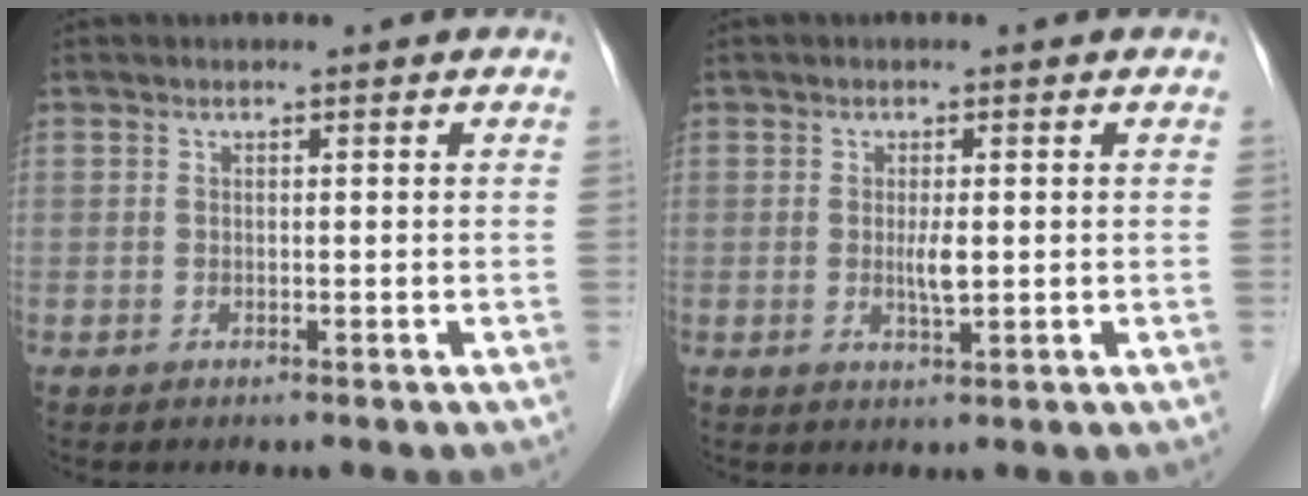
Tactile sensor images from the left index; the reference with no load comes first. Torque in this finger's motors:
{"motor_torque": [0.22, 0.19, 0.06, 0.02]}